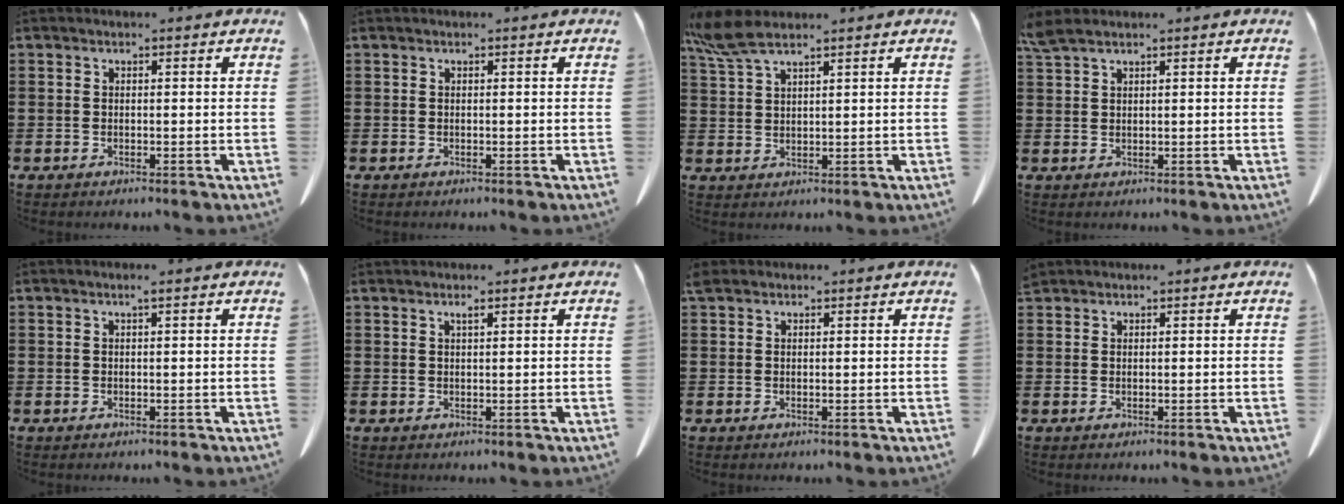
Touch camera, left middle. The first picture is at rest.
{"total": 0.0}
{"total": 6.0, "force": [4.4, 1.4, 3.8], "torque": [-0.100, -0.011, 0.078]}
{"total": 2.4, "force": [2.0, 0.4, 1.4], "torque": [-0.033, -0.002, 0.038]}
{"total": 0.8, "force": [0.5, -0.1, 0.7], "torque": [-0.012, -0.003, 0.010]}
{"total": 0.9, "force": [0.6, 0.1, 0.6], "torque": [-0.013, -0.002, 0.012]}
{"total": 1.2, "force": [1.0, 0.5, 0.4], "torque": [-0.011, 0.000, 0.022]}
{"total": 1.0, "force": [1.0, 0.1, 0.0], "torque": [-0.004, -0.002, 0.022]}